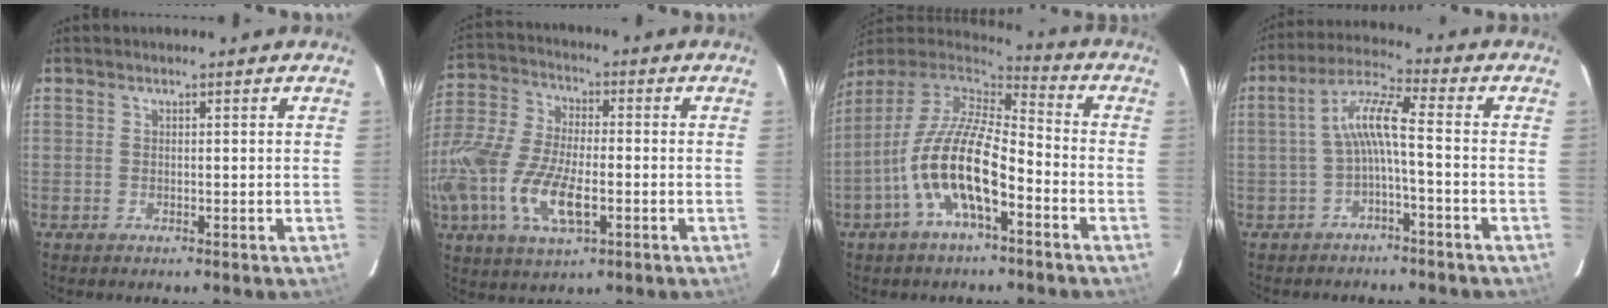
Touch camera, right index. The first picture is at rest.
{"total": 19.5, "force": [-6.1, 8.8, 16.3], "torque": [-0.362, -0.028, -0.118]}
{"total": 16.1, "force": [-6.4, 5.3, 13.8], "torque": [-0.275, -0.009, -0.129]}
{"total": 6.6, "force": [-1.7, 0.5, 6.3], "torque": [-0.145, 0.018, -0.031]}